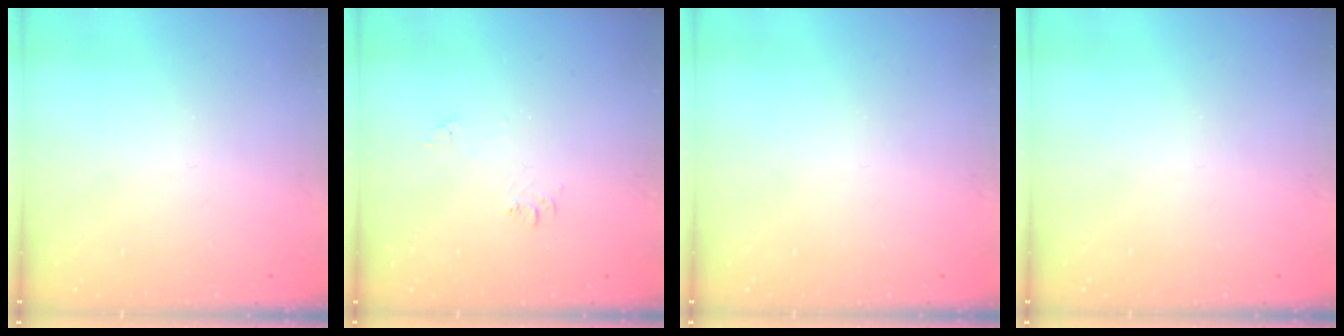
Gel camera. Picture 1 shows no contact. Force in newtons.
{"total": 6.6, "press": 6.6, "slide": 0.6}
{"total": 0.0}
{"total": 0.0}